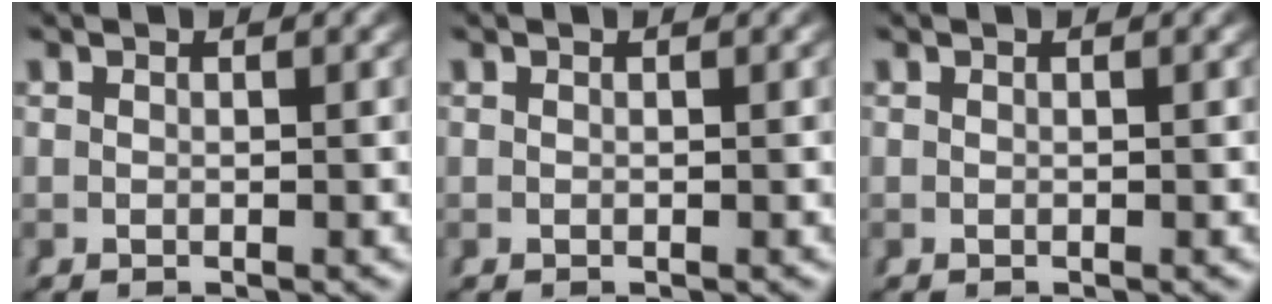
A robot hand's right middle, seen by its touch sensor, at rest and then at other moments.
{"total": 0.0}
{"total": 0.0}